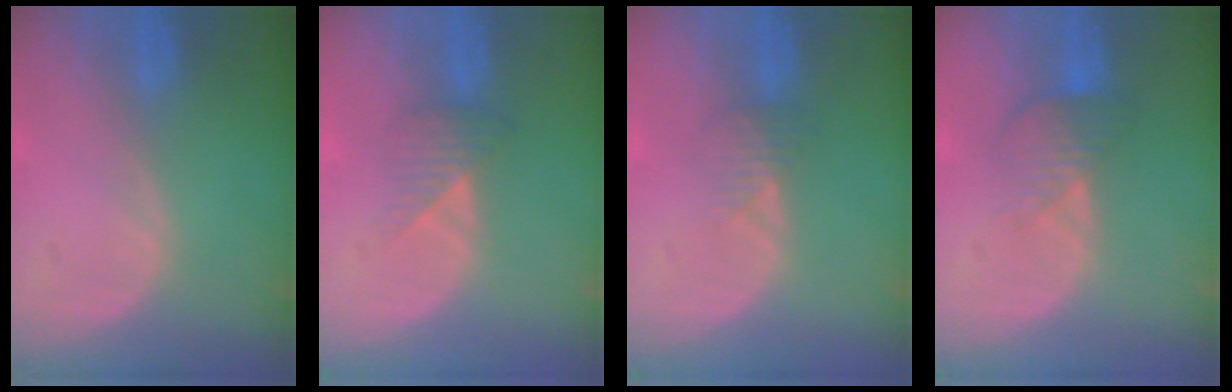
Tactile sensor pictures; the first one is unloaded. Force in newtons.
{"total": 3.2, "press": 3.0, "slide": 1.1}
{"total": 2.1, "press": 2.1, "slide": 0.2}
{"total": 4.5, "press": 3.9, "slide": 2.3}